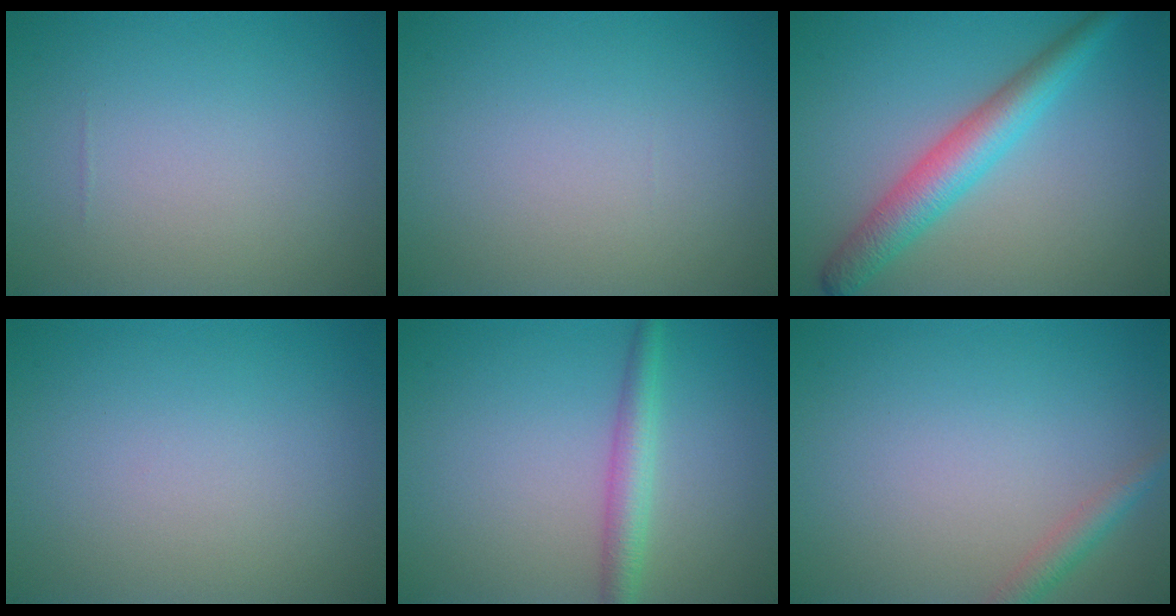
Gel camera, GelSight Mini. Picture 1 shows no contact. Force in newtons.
{"total": 0.0}
{"total": 4.7, "press": 4.7, "slide": 0.1}
{"total": 0.0}
{"total": 2.7, "press": 2.7, "slide": 0.1}
{"total": 1.8, "press": 1.8, "slide": 0.1}